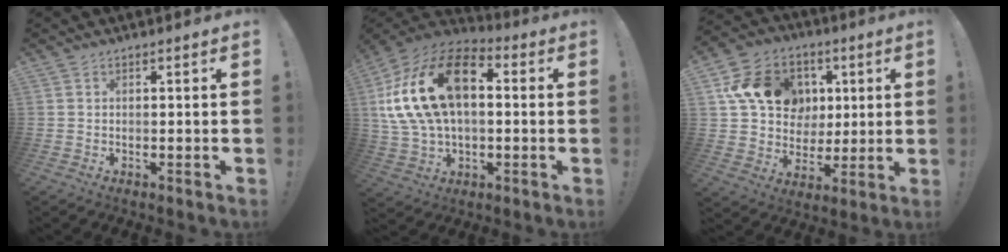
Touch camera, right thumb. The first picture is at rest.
{"total": 23.8, "force": [5.2, 14.6, 18.0], "torque": [-0.337, -0.006, 0.094]}
{"total": 18.4, "force": [5.6, 15.2, 8.7], "torque": [-0.124, 0.000, 0.130]}